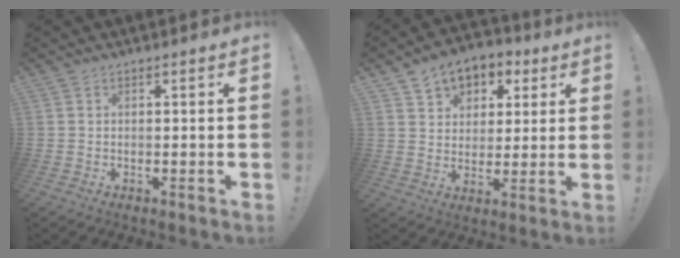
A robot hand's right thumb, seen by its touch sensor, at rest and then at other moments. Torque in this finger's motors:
{"motor_torque": [0.70, 0.72, 0.15, 0.10, 0.00]}